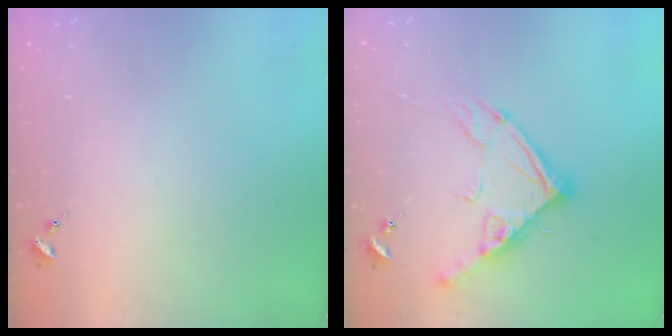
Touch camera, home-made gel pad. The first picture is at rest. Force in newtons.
{"total": 14.5, "press": 14.4, "slide": 1.4}